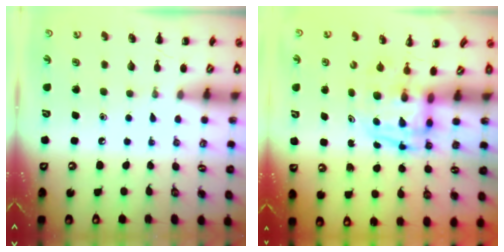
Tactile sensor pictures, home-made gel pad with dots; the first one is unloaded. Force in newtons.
{"total": 3.7, "press": 3.6, "slide": 0.7}